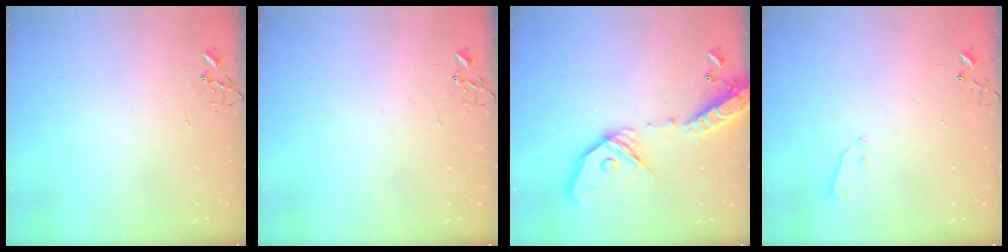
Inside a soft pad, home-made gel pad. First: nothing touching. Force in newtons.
{"total": 0.0}
{"total": 21.3, "press": 20.9, "slide": 4.1}
{"total": 3.6, "press": 3.6, "slide": 0.6}